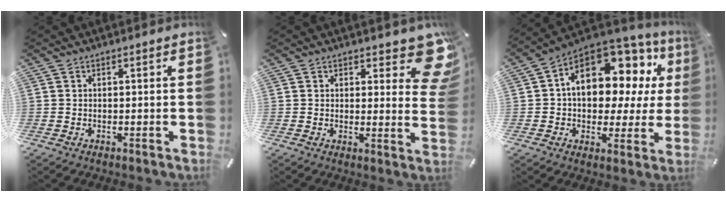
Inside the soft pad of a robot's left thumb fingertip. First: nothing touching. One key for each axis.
{"total": 9.8, "fx": 6.1, "fy": 4.3, "fz": 6.3, "tx": -0.052, "ty": -0.049, "tz": 0.103}
{"total": 16.2, "fx": 5.2, "fy": 10.5, "fz": 11.2, "tx": -0.172, "ty": -0.034, "tz": 0.088}